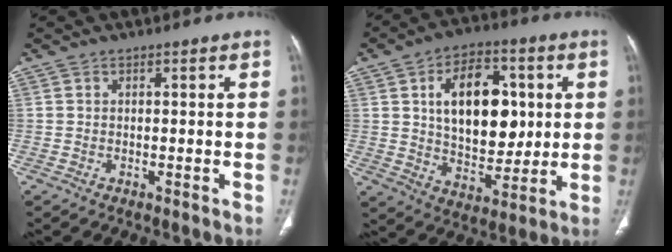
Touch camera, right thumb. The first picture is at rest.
{"total": 18.0, "force": [3.5, 11.2, 13.6], "torque": [-0.165, -0.006, 0.062]}